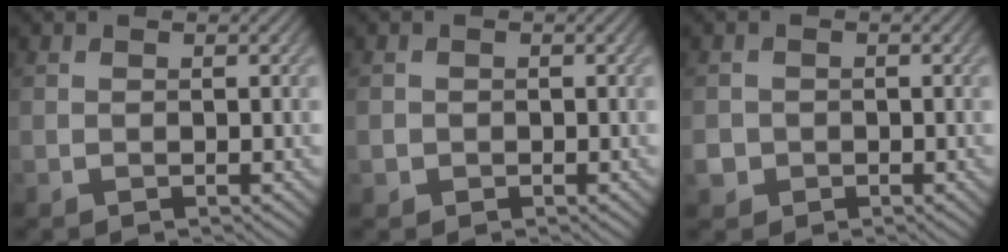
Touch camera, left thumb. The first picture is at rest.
{"total": 1.1, "force": [-0.3, 1.0, 0.1], "torque": [0.003, -0.005, -0.008]}
{"total": 2.3, "force": [-0.8, 2.1, 0.5], "torque": [-0.013, -0.009, -0.016]}